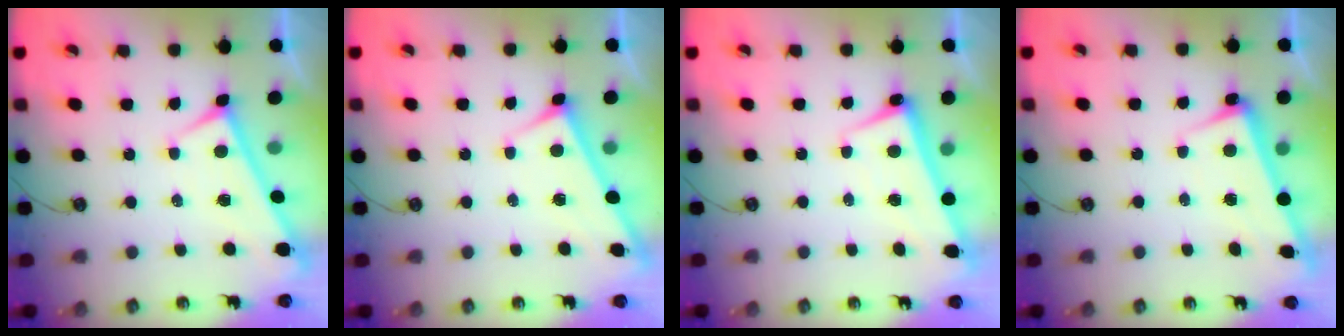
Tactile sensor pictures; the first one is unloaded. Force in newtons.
{"total": 3.0, "press": 3.0, "slide": 0.3}
{"total": 2.6, "press": 2.5, "slide": 0.6}
{"total": 2.6, "press": 2.5, "slide": 0.9}